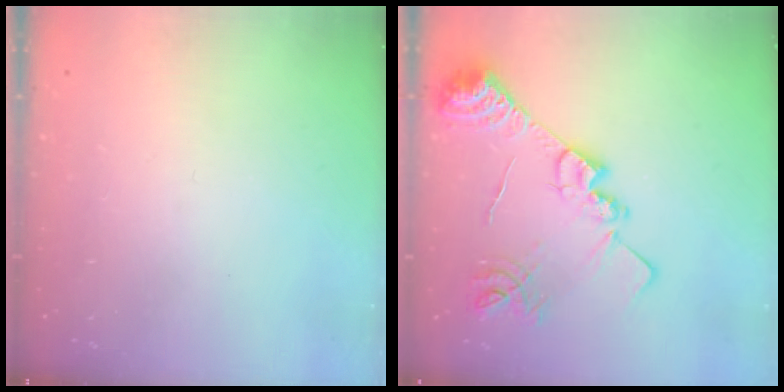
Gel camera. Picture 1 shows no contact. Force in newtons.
{"total": 18.5, "press": 18.4, "slide": 1.4}